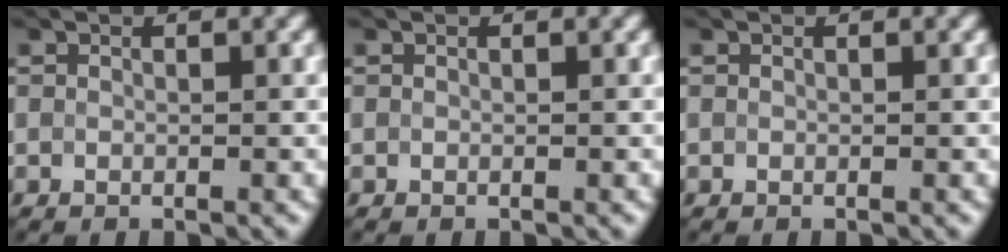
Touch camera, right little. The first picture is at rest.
{"total": 0.0}
{"total": 0.0}